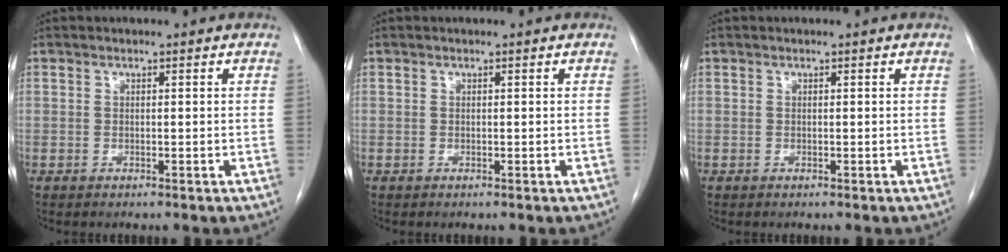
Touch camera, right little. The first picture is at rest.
{"total": 0.0}
{"total": 0.0}